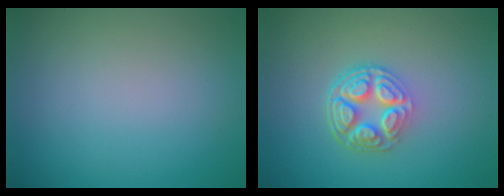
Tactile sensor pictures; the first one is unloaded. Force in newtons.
{"total": 5.1, "press": 3.8, "slide": 3.4}